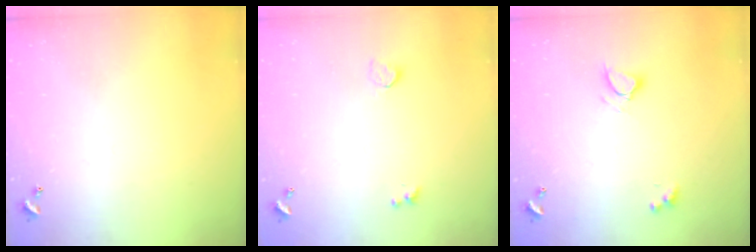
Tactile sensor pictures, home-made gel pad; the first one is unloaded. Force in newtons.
{"total": 1.0, "press": 0.7, "slide": 0.7}
{"total": 4.6, "press": 4.6, "slide": 0.6}